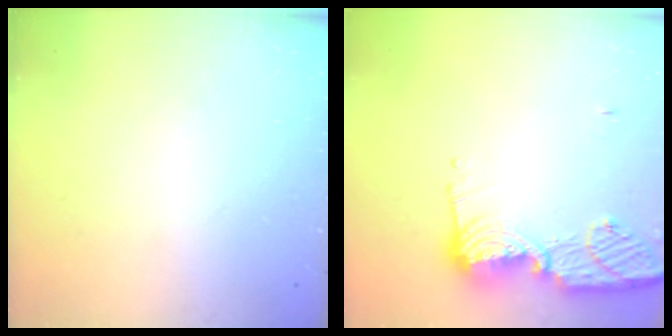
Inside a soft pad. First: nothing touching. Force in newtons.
{"total": 12.0, "press": 12.0, "slide": 1.1}